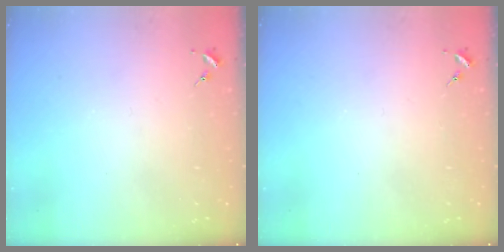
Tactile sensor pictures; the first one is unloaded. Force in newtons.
{"total": 0.0}